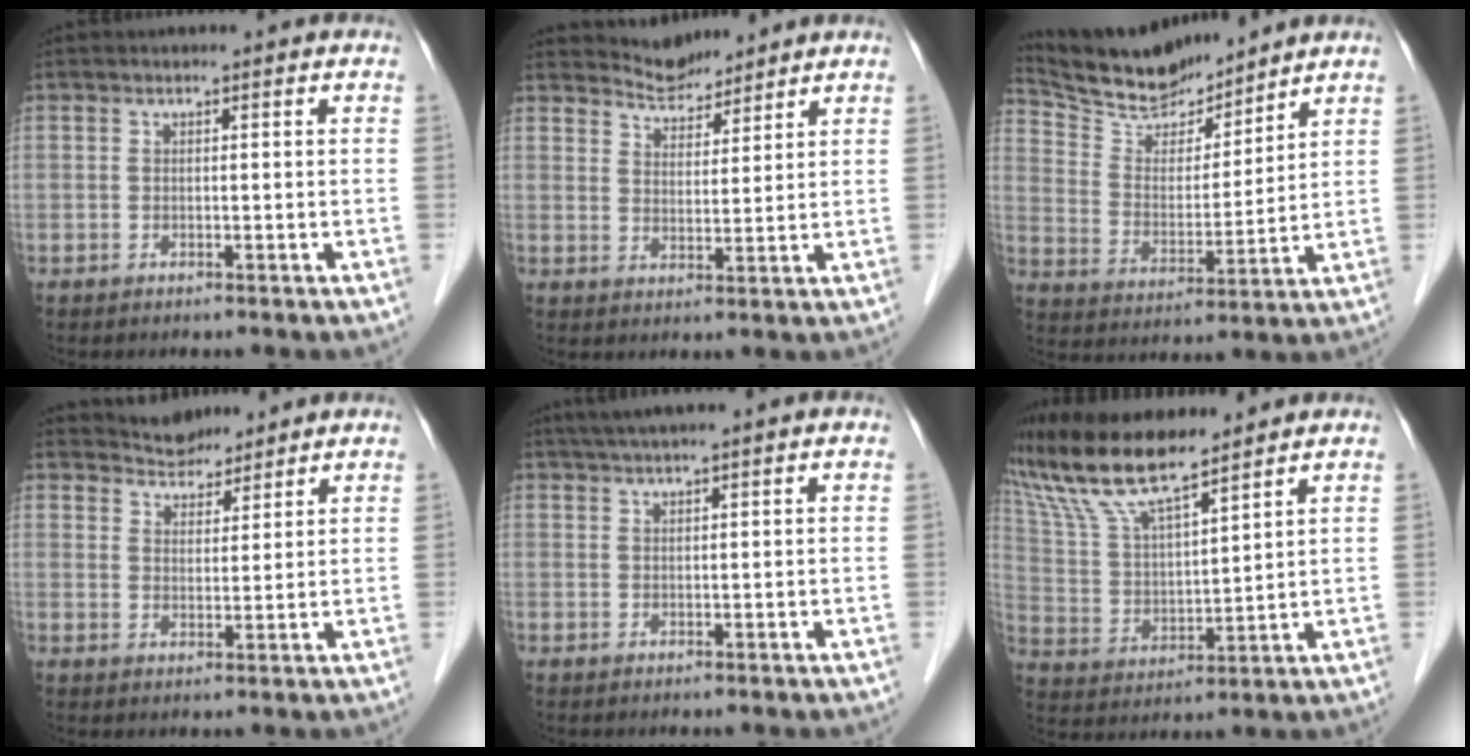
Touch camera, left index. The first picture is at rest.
{"total": 5.1, "force": [5.0, 1.0, 0.0], "torque": [-0.003, 0.011, 0.091]}
{"total": 11.7, "force": [11.1, 2.0, 3.1], "torque": [-0.066, 0.007, 0.211]}
{"total": 4.6, "force": [4.4, 1.2, 0.0], "torque": [-0.002, 0.014, 0.076]}
{"total": 4.0, "force": [3.1, -0.6, 2.5], "torque": [-0.044, 0.023, 0.057]}
{"total": 14.0, "force": [11.8, 1.8, 7.3], "torque": [-0.157, 0.014, 0.230]}